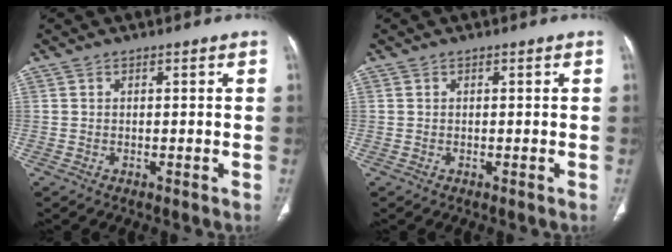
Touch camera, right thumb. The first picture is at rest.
{"total": 0.0}